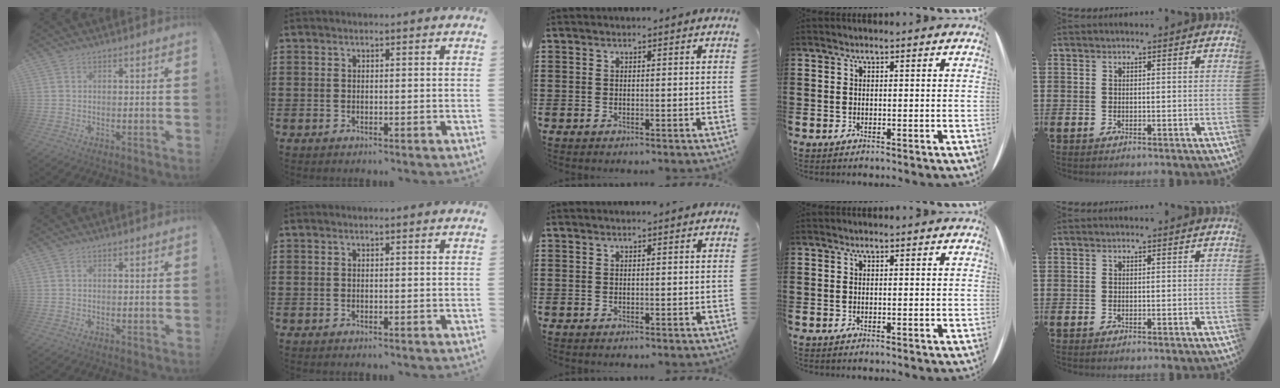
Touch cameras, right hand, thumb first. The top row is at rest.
{}